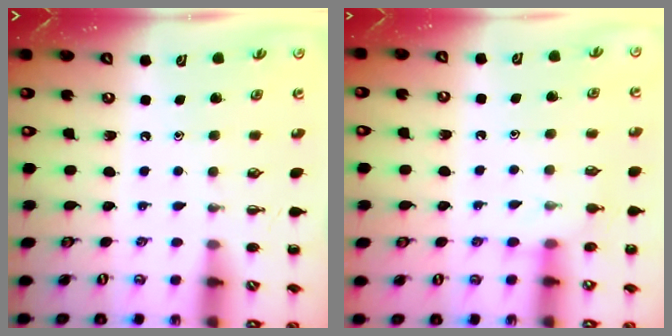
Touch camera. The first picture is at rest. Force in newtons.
{"total": 6.2, "press": 6.1, "slide": 0.8}